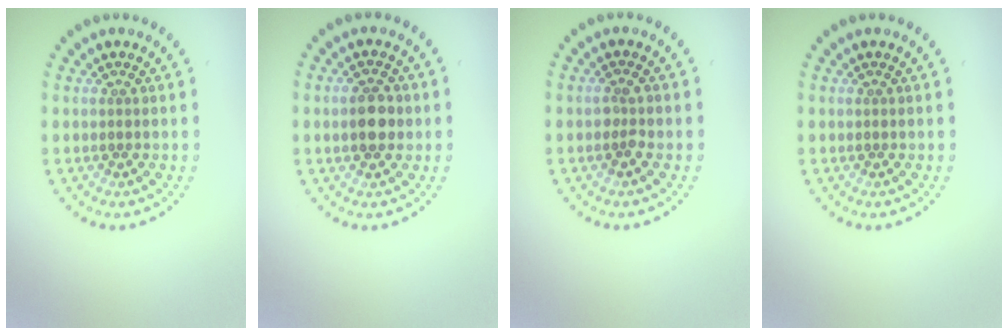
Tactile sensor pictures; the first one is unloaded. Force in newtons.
{"total": 3.2, "press": 3.2, "slide": 0.1}
{"total": 0.9, "press": 0.9, "slide": 0.3}
{"total": 0.0}